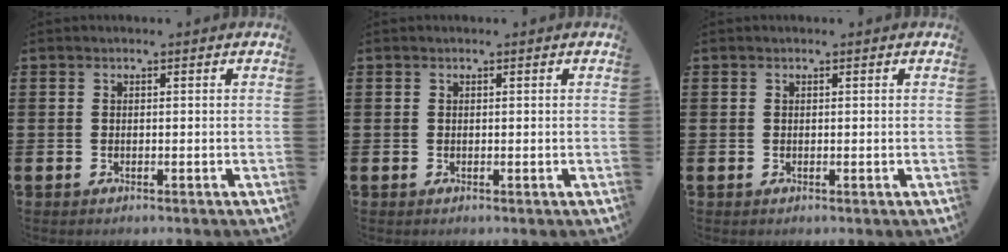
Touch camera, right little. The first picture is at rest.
{"total": 0.0}
{"total": 0.0}